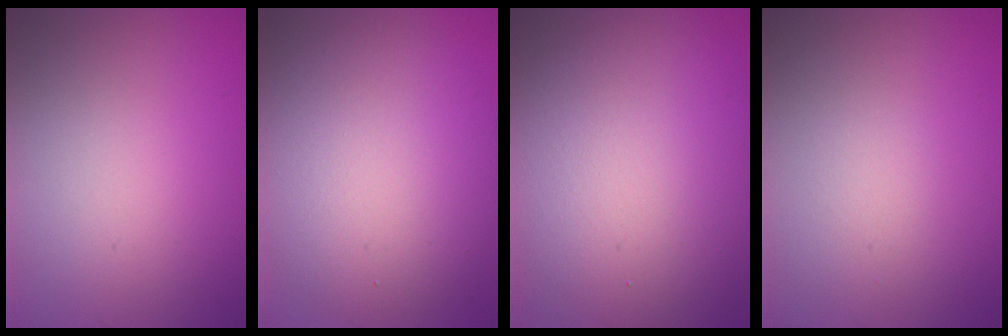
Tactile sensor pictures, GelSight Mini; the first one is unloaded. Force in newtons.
{"total": 9.7, "press": 9.7, "slide": 0.7}
{"total": 14.9, "press": 14.9, "slide": 1.0}
{"total": 0.6, "press": 0.6, "slide": 0.0}